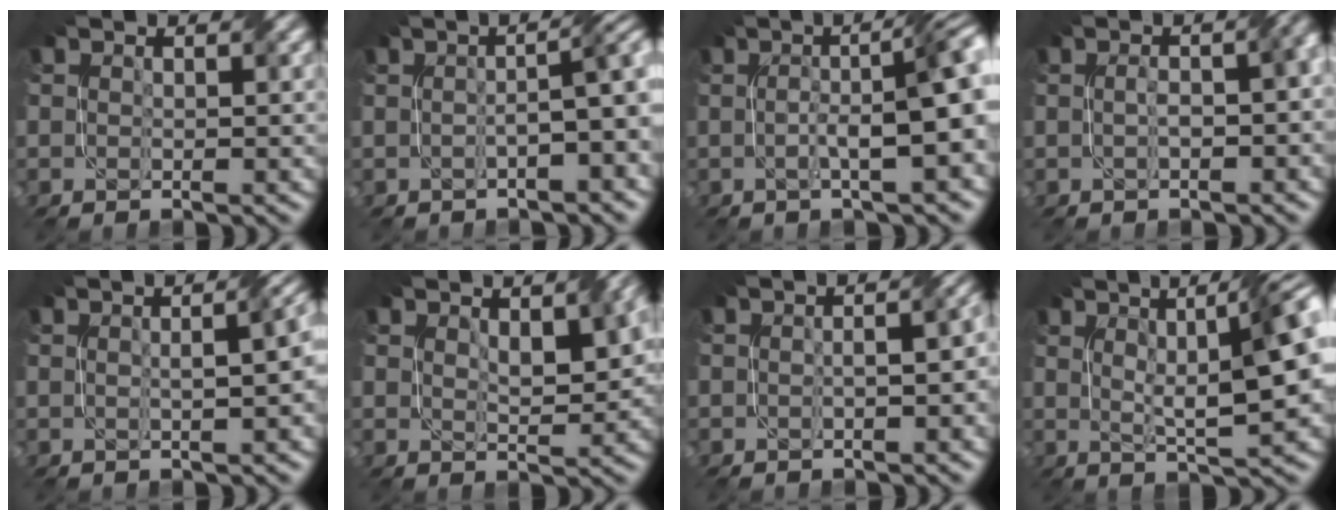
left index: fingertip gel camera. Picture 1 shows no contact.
{"total": 5.2, "force": [-0.4, 1.3, 5.0], "torque": [-0.061, 0.015, -0.009]}
{"total": 7.4, "force": [0.2, 1.3, 7.3], "torque": [-0.099, 0.016, 0.000]}
{"total": 5.7, "force": [-0.4, 2.6, 5.1], "torque": [-0.047, 0.010, -0.011]}
{"total": 6.5, "force": [0.4, 2.9, 5.9], "torque": [-0.032, 0.022, 0.000]}
{"total": 4.3, "force": [2.0, 1.6, 3.4], "torque": [-0.056, 0.003, 0.036]}
{"total": 4.9, "force": [-0.7, 2.1, 4.4], "torque": [-0.035, 0.006, -0.013]}
{"total": 10.8, "force": [2.3, 2.9, 10.2], "torque": [-0.112, 0.023, 0.025]}